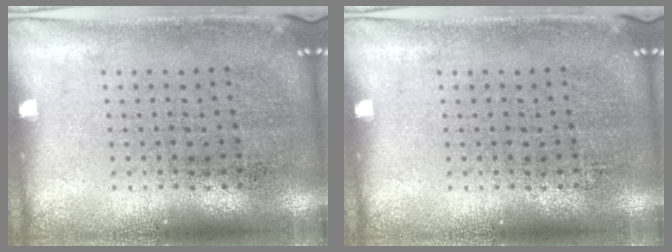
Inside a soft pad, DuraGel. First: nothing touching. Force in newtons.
{"total": 0.0}